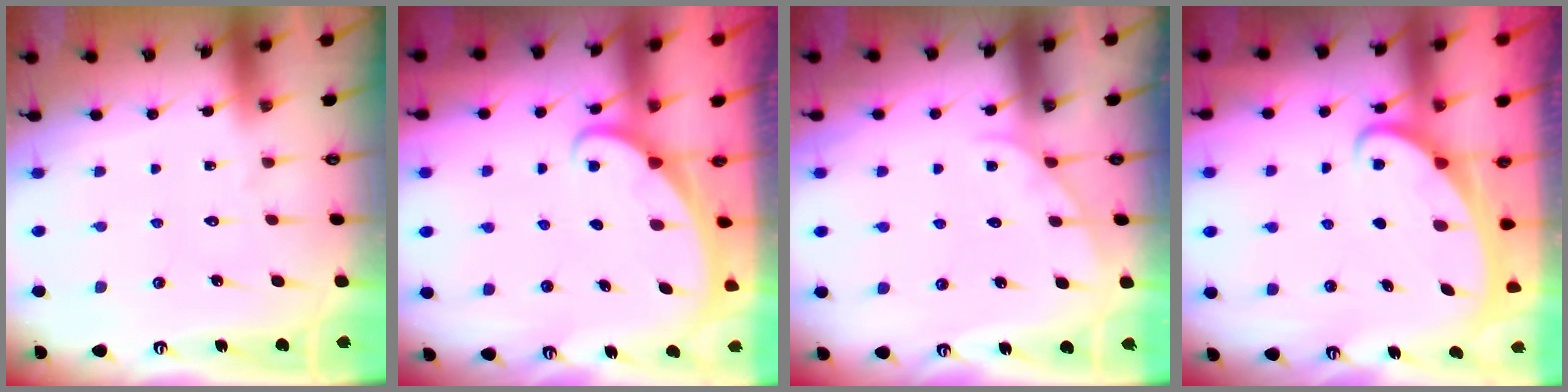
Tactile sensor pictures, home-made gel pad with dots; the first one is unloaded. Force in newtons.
{"total": 1.7, "press": 1.7, "slide": 0.1}
{"total": 2.9, "press": 2.9, "slide": 0.3}
{"total": 2.2, "press": 2.2, "slide": 0.3}